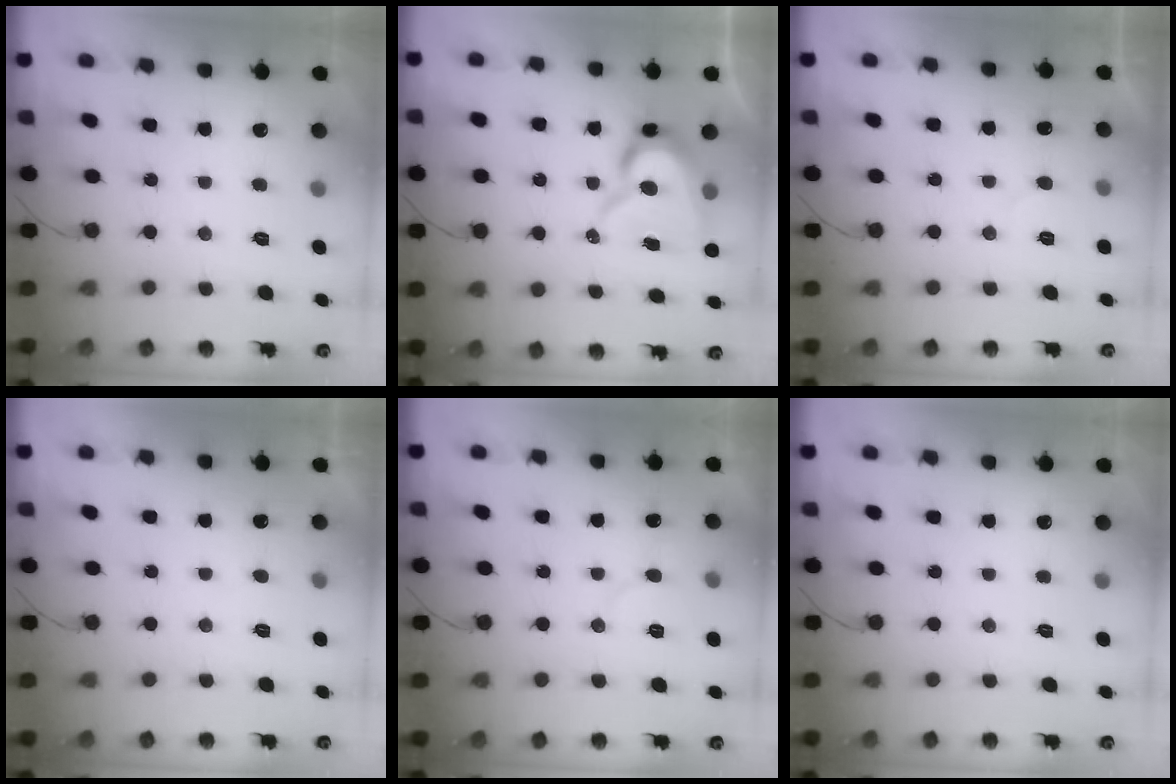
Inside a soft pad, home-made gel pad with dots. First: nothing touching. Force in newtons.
{"total": 12.4, "press": 12.4, "slide": 1.4}
{"total": 5.5, "press": 5.5, "slide": 0.3}
{"total": 2.7, "press": 2.7, "slide": 0.2}
{"total": 5.4, "press": 5.3, "slide": 0.5}
{"total": 0.0}